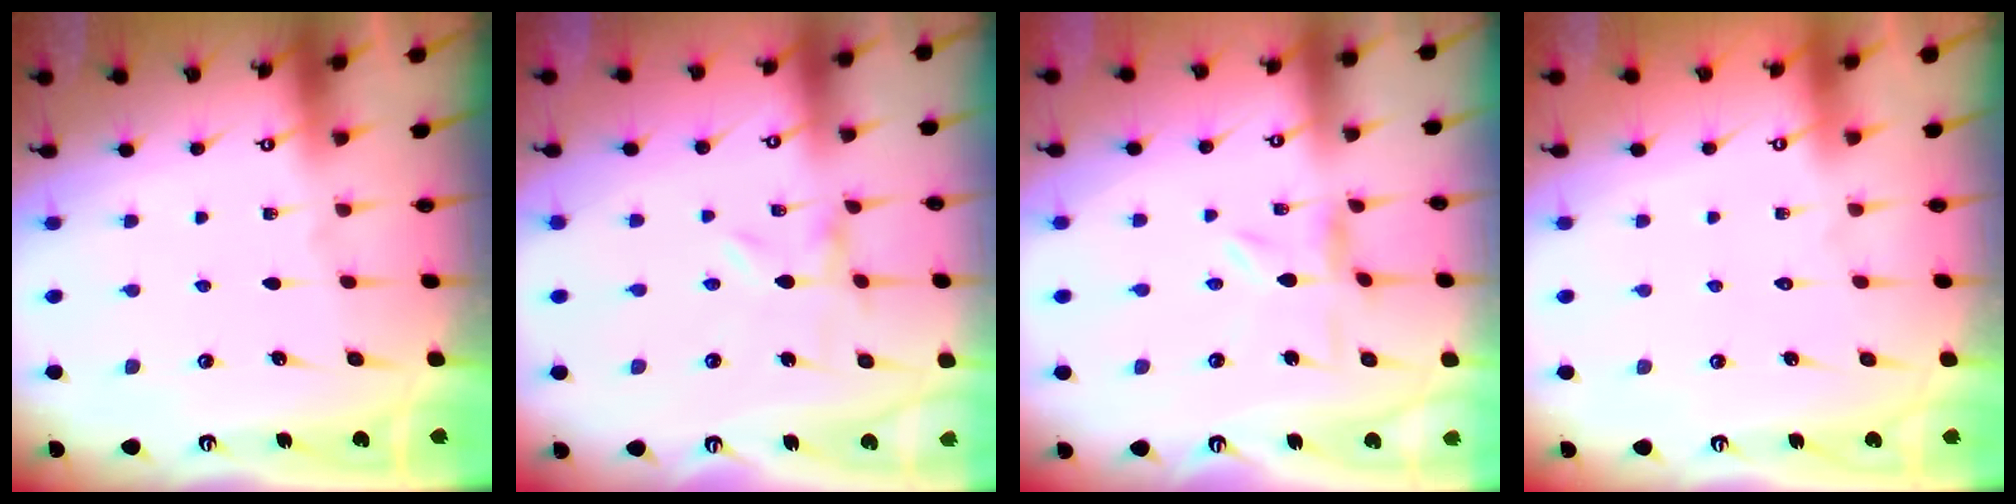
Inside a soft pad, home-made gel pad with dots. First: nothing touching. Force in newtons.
{"total": 0.0}
{"total": 2.6, "press": 2.5, "slide": 0.4}
{"total": 1.6, "press": 1.6, "slide": 0.1}